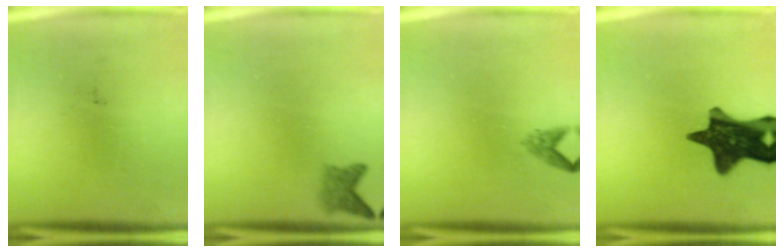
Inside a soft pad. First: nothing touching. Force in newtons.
{"total": 2.1}
{"total": 1.3}
{"total": 14.7}